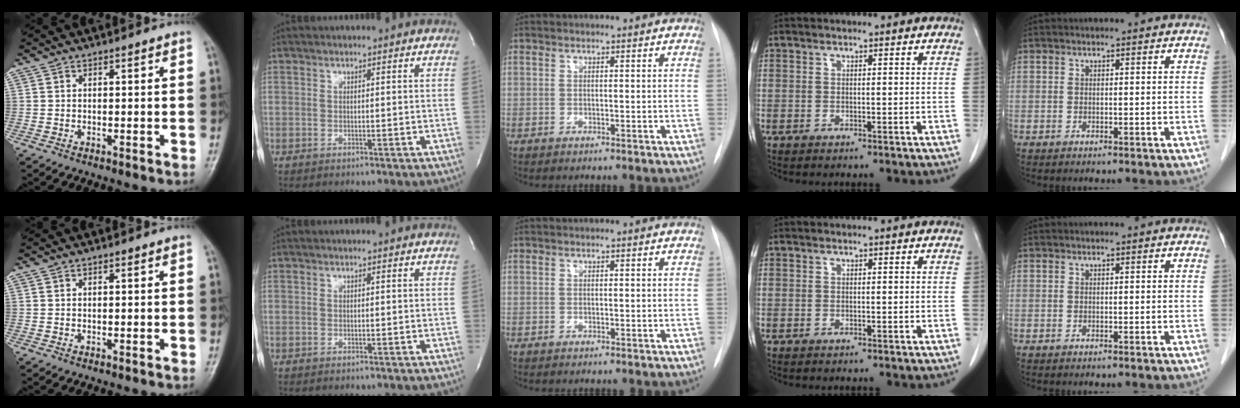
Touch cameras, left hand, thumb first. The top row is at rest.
{}